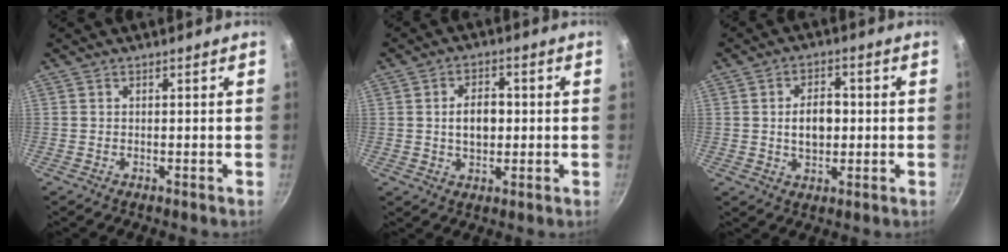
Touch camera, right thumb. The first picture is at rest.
{"total": 6.6, "force": [0.2, 4.2, 5.0], "torque": [-0.064, 0.005, 0.003]}
{"total": 7.0, "force": [0.2, 4.5, 5.4], "torque": [-0.068, 0.006, 0.002]}